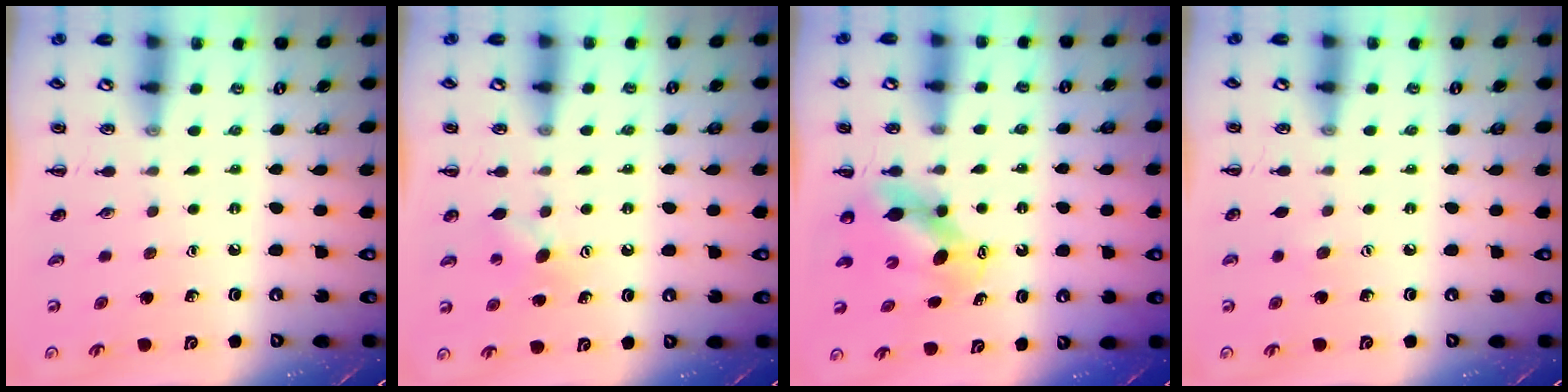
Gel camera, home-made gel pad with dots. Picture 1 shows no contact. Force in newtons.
{"total": 4.9, "press": 4.7, "slide": 1.3}
{"total": 7.0, "press": 6.9, "slide": 1.2}
{"total": 3.5, "press": 3.5, "slide": 0.7}